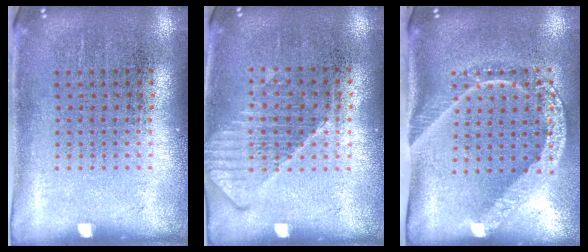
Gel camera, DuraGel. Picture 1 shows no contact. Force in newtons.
{"total": 1.2, "press": 1.2, "slide": 0.3}
{"total": 2.0, "press": 1.5, "slide": 1.3}